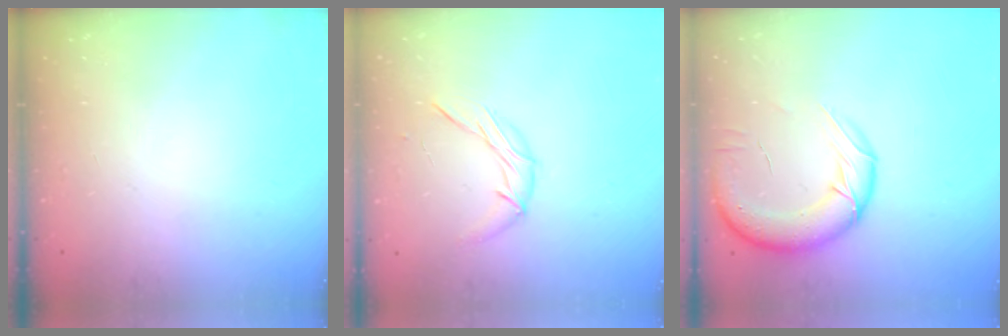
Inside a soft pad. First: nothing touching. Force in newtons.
{"total": 6.8, "press": 6.8, "slide": 0.7}
{"total": 17.6, "press": 17.3, "slide": 3.5}